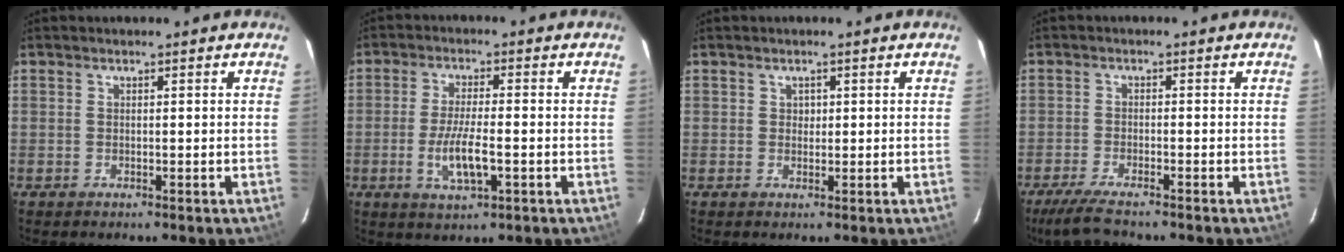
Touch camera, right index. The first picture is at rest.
{"total": 7.2, "force": [-2.1, 1.7, 6.7], "torque": [-0.134, -0.011, -0.038]}
{"total": 1.0, "force": [0.3, 1.0, 0.1], "torque": [0.004, 0.003, 0.005]}
{"total": 6.2, "force": [-5.3, 0.6, 3.2], "torque": [-0.086, -0.020, -0.098]}